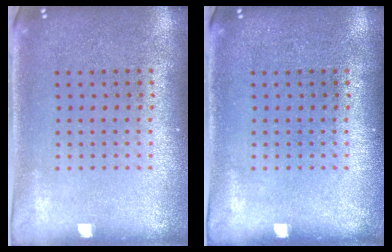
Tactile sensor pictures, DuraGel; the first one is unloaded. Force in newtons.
{"total": 0.0}